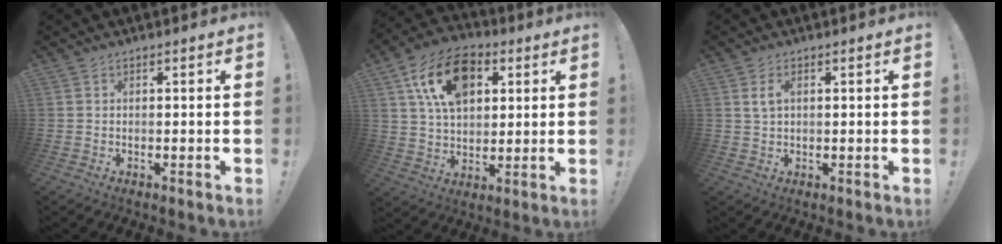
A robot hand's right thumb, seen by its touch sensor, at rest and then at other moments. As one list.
[{"total": 17.0, "force": [6.8, 11.4, 10.5], "torque": [-0.164, -0.013, 0.129]}, {"total": 3.3, "force": [1.1, 1.7, 2.7], "torque": [-0.048, 0.002, 0.018]}]